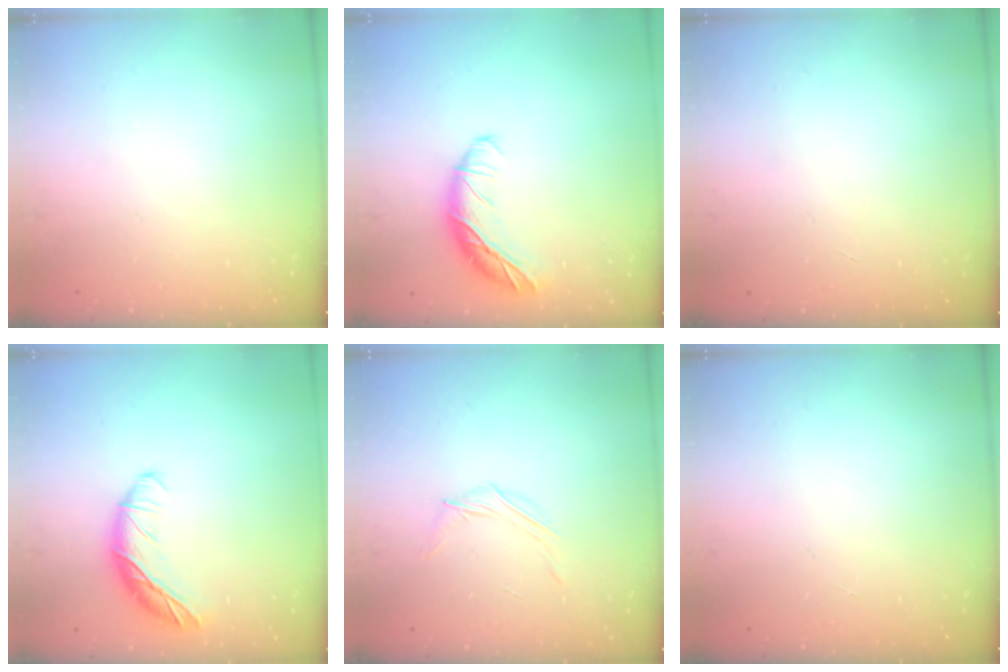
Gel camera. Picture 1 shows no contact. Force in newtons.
{"total": 13.6, "press": 13.5, "slide": 0.6}
{"total": 0.0}
{"total": 12.9, "press": 12.9, "slide": 0.5}
{"total": 4.1, "press": 4.0, "slide": 1.0}
{"total": 0.0}